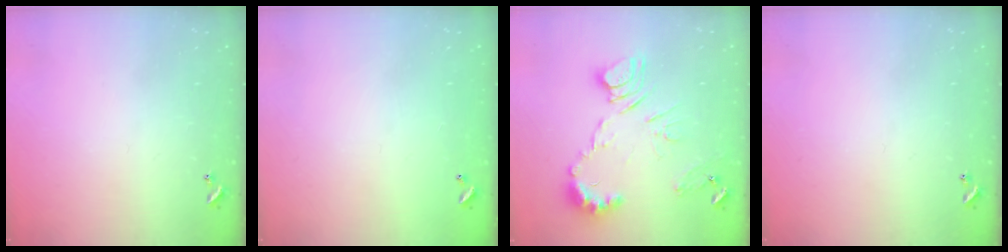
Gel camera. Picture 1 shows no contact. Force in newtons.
{"total": 2.9, "press": 2.9, "slide": 0.1}
{"total": 11.5, "press": 11.5, "slide": 0.6}
{"total": 0.0}